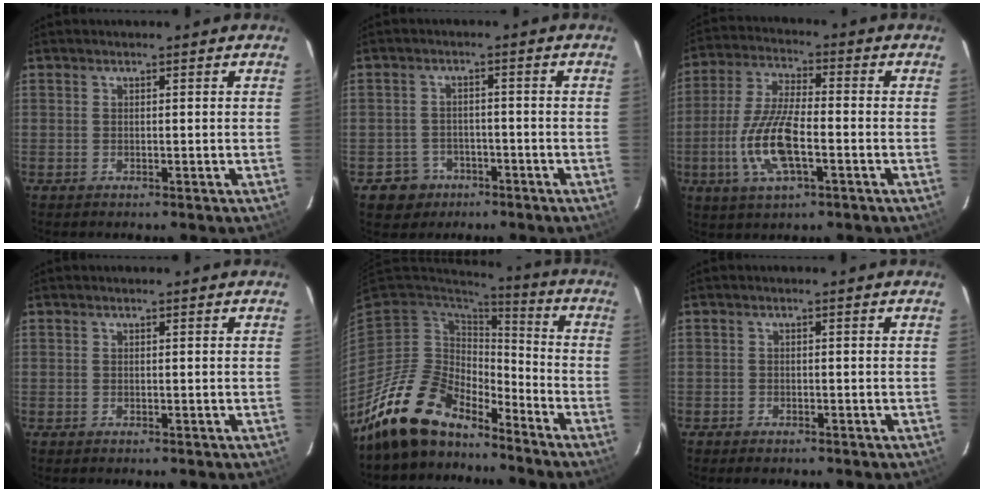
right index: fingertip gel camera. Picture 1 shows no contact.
{"total": 5.6, "force": [-3.0, 4.7, 0.5], "torque": [-0.030, 0.019, -0.039]}
{"total": 12.4, "force": [-3.7, 3.9, 11.2], "torque": [-0.237, -0.003, -0.073]}
{"total": 0.0}
{"total": 15.7, "force": [-13.1, 6.1, 6.3], "torque": [-0.130, -0.004, -0.237]}
{"total": 1.7, "force": [-1.4, 0.9, 0.4], "torque": [-0.018, -0.001, -0.025]}